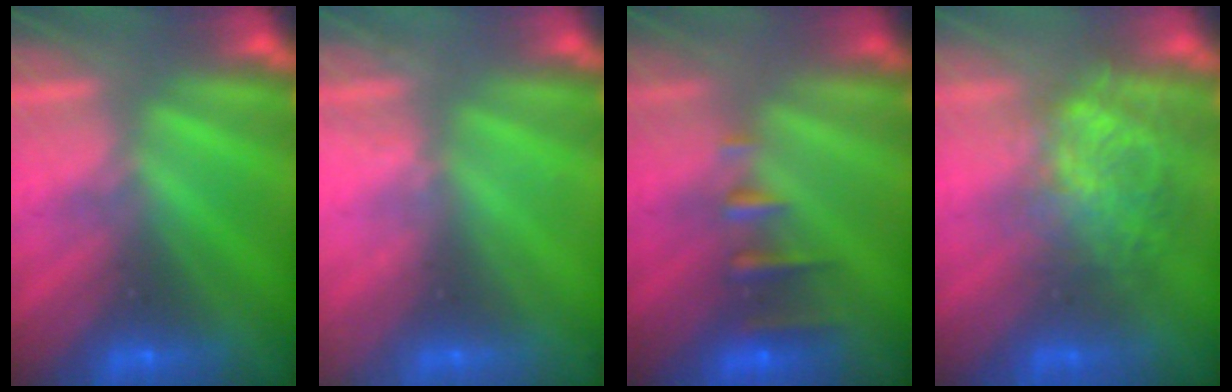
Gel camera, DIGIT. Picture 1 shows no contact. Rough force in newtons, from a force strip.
{"total": 2.2}
{"total": 2.3}
{"total": 3.5}